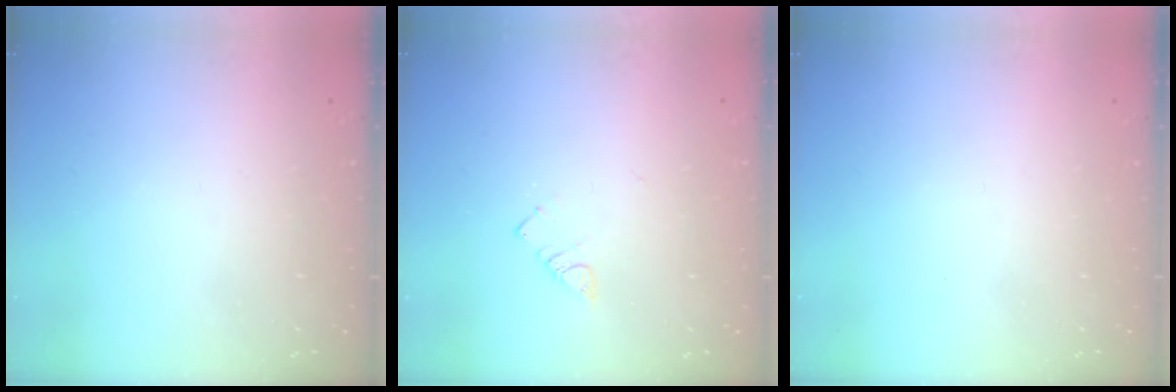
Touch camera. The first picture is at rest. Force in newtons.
{"total": 2.7, "press": 2.7, "slide": 0.4}
{"total": 0.0}